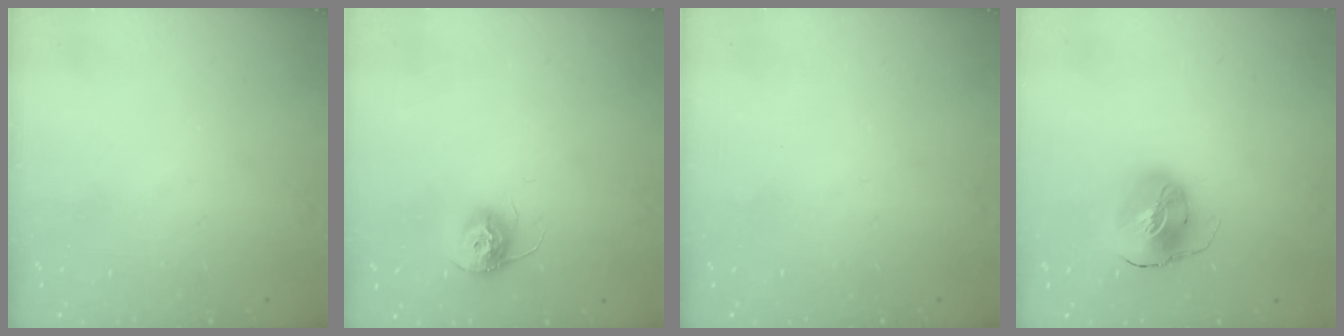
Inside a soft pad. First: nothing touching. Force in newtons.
{"total": 10.8, "press": 10.7, "slide": 0.6}
{"total": 0.0}
{"total": 9.3, "press": 9.2, "slide": 1.3}